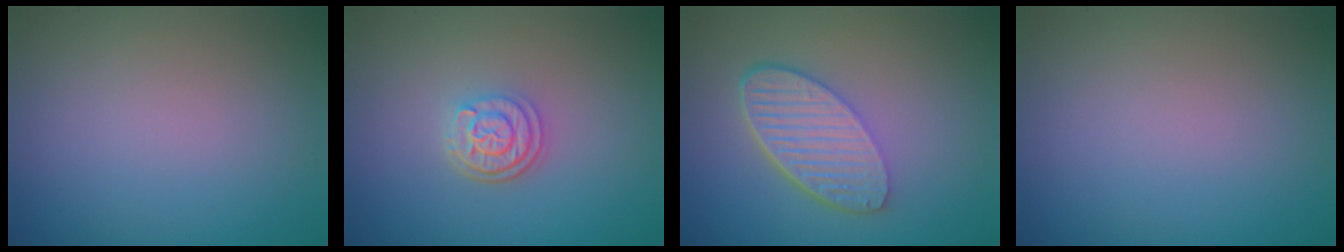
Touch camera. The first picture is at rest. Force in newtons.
{"total": 2.9, "press": 2.4, "slide": 1.7}
{"total": 5.8, "press": 4.3, "slide": 4.0}
{"total": 0.0}